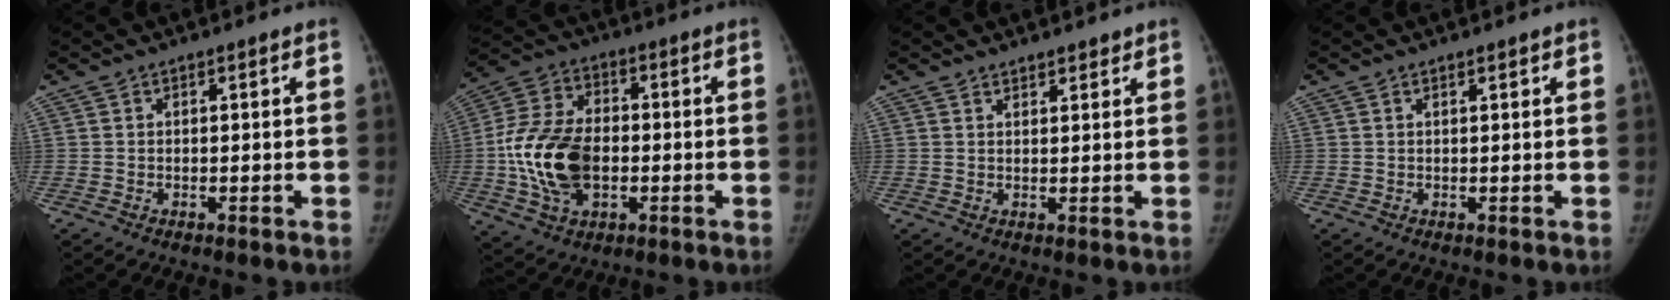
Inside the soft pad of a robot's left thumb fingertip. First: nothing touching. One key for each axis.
{"total": 16.5, "fx": -1.9, "fy": 10.7, "fz": 12.4, "tx": -0.235, "ty": 0.016, "tz": -0.030}
{"total": 2.5, "fx": 2.2, "fy": 0.9, "fz": 0.7, "tx": 0.006, "ty": -0.011, "tz": 0.030}
{"total": 0.7, "fx": 0.5, "fy": 0.2, "fz": 0.3, "tx": -0.006, "ty": -0.002, "tz": 0.007}